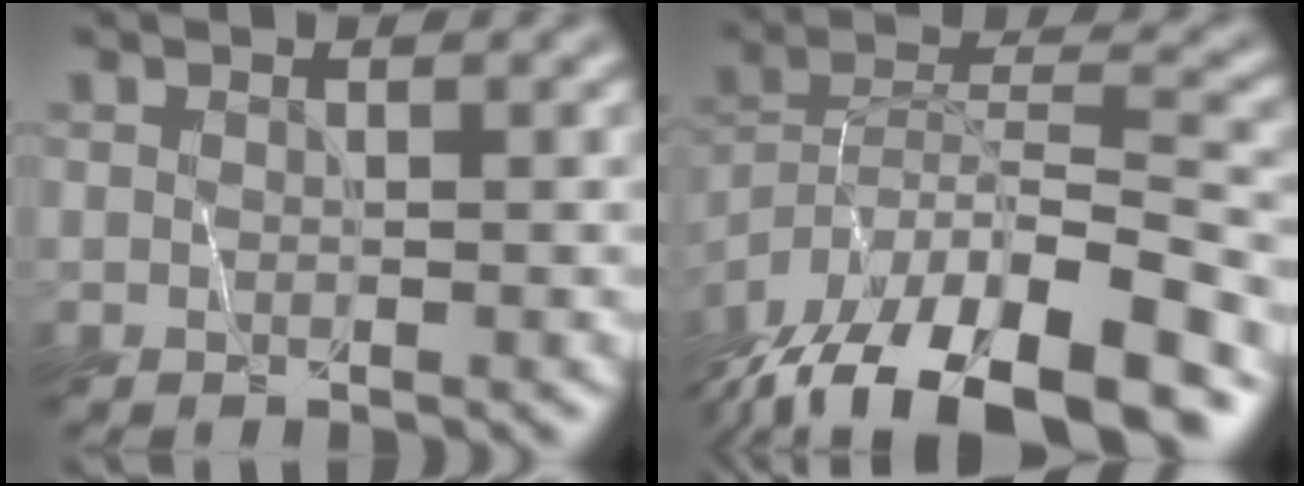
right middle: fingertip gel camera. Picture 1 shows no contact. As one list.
[{"total": 14.3, "force": [-11.4, 3.3, 7.8], "torque": [-0.155, 0.006, -0.193]}]